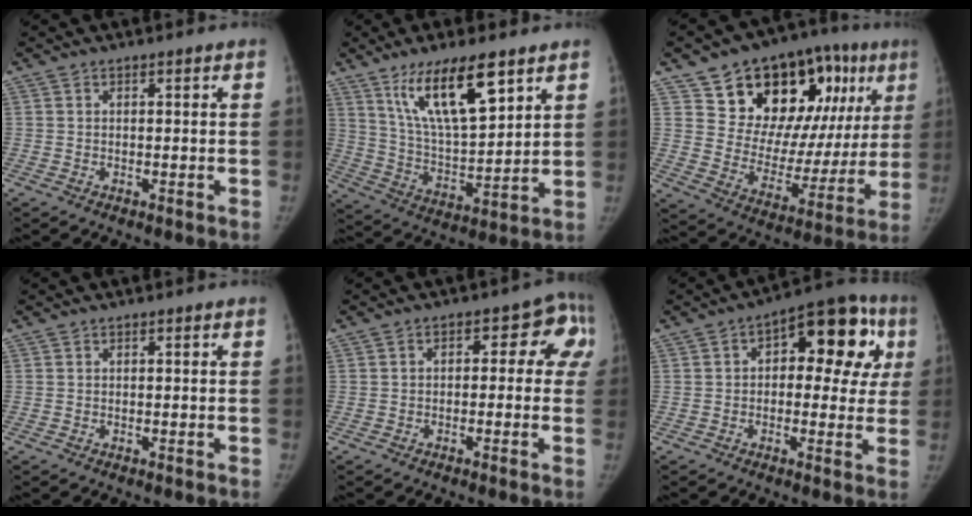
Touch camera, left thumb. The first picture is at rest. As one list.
[{"total": 16.2, "force": [9.4, 5.1, 12.2], "torque": [-0.189, -0.047, 0.180]}, {"total": 25.8, "force": [11.7, 14.4, 17.9], "torque": [-0.198, -0.010, 0.187]}, {"total": 0.0}, {"total": 7.5, "force": [0.1, 4.5, 5.9], "torque": [-0.023, 0.030, -0.011]}, {"total": 16.5, "force": [4.0, 9.0, 13.2], "torque": [-0.110, 0.029, 0.041]}]